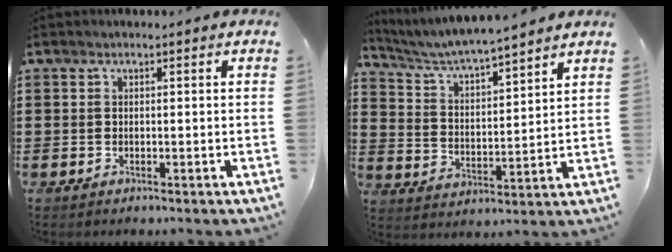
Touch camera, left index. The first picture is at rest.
{"total": 4.8, "force": [4.5, -0.1, 1.6], "torque": [-0.053, -0.033, 0.073]}